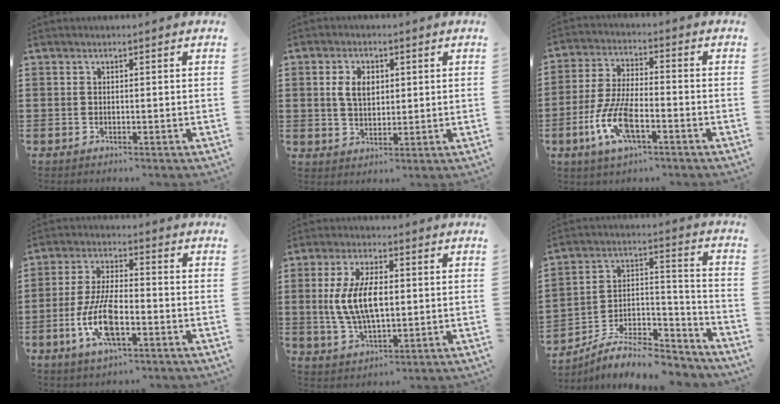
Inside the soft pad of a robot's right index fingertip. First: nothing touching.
{"total": 4.6, "force": [1.0, 2.9, 3.4], "torque": [-0.082, 0.010, 0.014]}
{"total": 9.5, "force": [-3.9, 3.2, 8.1], "torque": [-0.192, -0.015, -0.075]}
{"total": 10.1, "force": [-3.2, 3.7, 8.8], "torque": [-0.199, -0.012, -0.062]}
{"total": 9.0, "force": [0.4, 4.0, 8.0], "torque": [-0.178, 0.003, 0.000]}
{"total": 8.8, "force": [-7.5, 3.2, 3.4], "torque": [-0.046, 0.027, -0.138]}